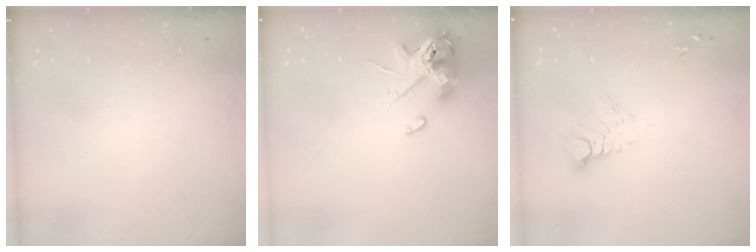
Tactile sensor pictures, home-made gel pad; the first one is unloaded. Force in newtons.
{"total": 13.2, "press": 13.0, "slide": 2.3}
{"total": 7.9, "press": 7.8, "slide": 0.7}